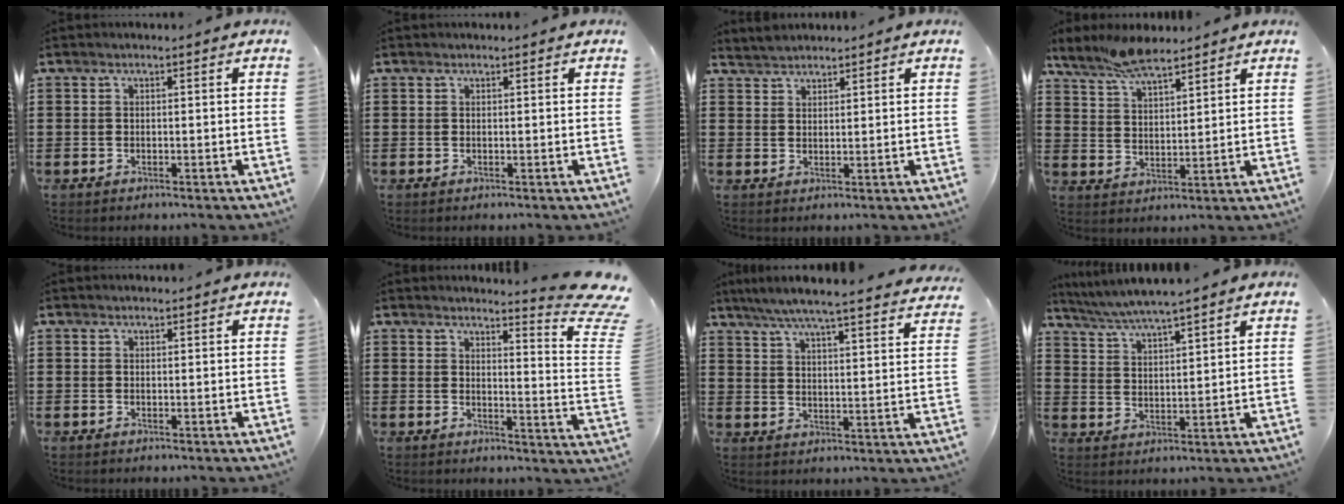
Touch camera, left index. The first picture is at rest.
{"total": 0.0}
{"total": 2.3, "force": [2.2, 0.7, -0.5], "torque": [0.003, 0.004, 0.044]}
{"total": 7.1, "force": [6.3, 1.7, 2.8], "torque": [-0.072, -0.011, 0.118]}
{"total": 0.6, "force": [0.5, 0.2, 0.0], "torque": [-0.001, 0.001, 0.010]}
{"total": 6.1, "force": [4.9, 0.2, 3.7], "torque": [-0.050, -0.044, 0.074]}
{"total": 5.8, "force": [5.3, -0.6, 2.4], "torque": [-0.068, -0.038, 0.088]}
{"total": 4.7, "force": [4.5, -0.4, 1.3], "torque": [-0.042, -0.022, 0.078]}